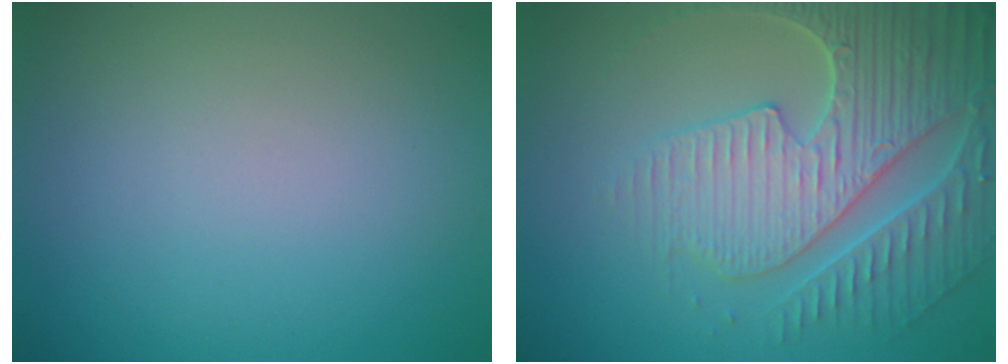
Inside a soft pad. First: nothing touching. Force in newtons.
{"total": 6.7, "press": 5.5, "slide": 3.9}